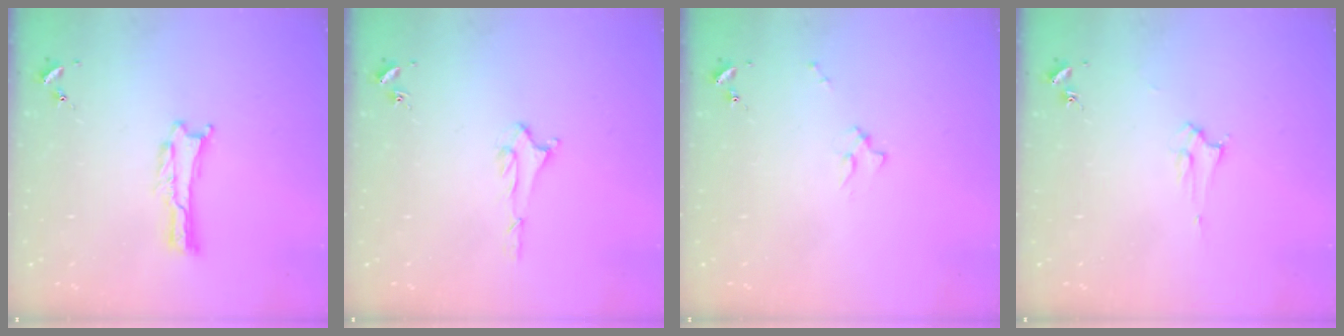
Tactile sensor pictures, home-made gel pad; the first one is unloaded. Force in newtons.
{"total": 1.5, "press": 1.5, "slide": 0.2}
{"total": 1.7, "press": 1.6, "slide": 0.2}
{"total": 2.1, "press": 2.1, "slide": 0.2}